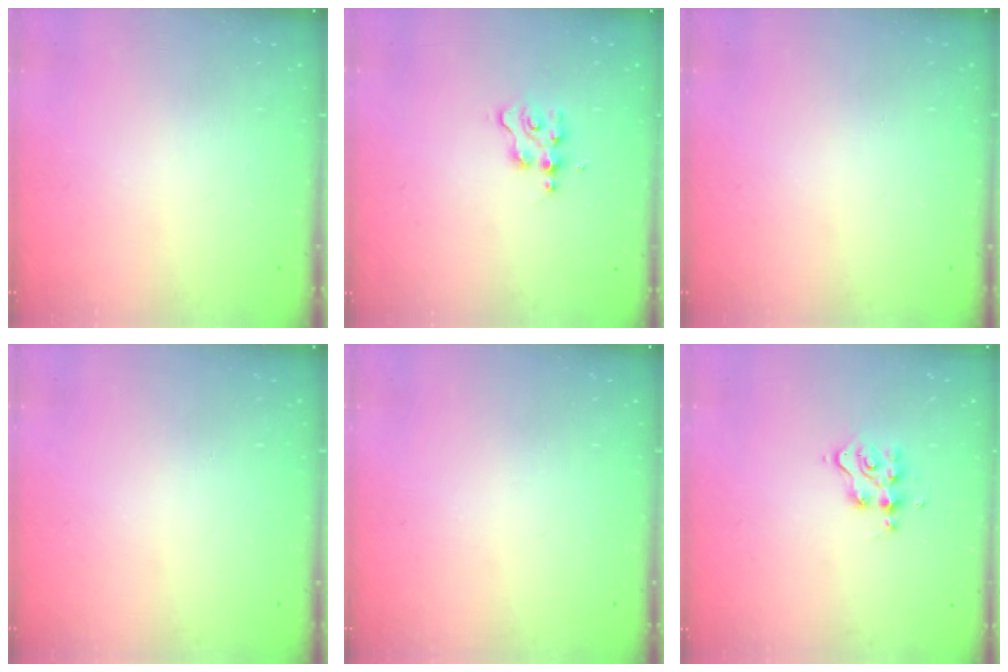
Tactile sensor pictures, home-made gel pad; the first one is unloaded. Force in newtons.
{"total": 2.6, "press": 2.6, "slide": 0.3}
{"total": 0.0}
{"total": 0.0}
{"total": 0.0}
{"total": 3.7, "press": 3.7, "slide": 0.3}